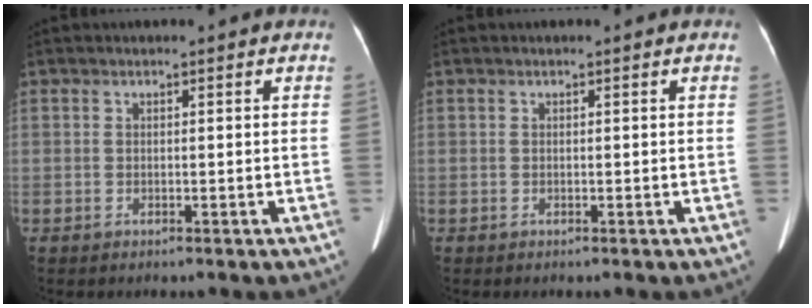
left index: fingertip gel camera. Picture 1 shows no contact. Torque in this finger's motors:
{"motor_torque": [0.04, 0.09, 0.00, 0.00]}